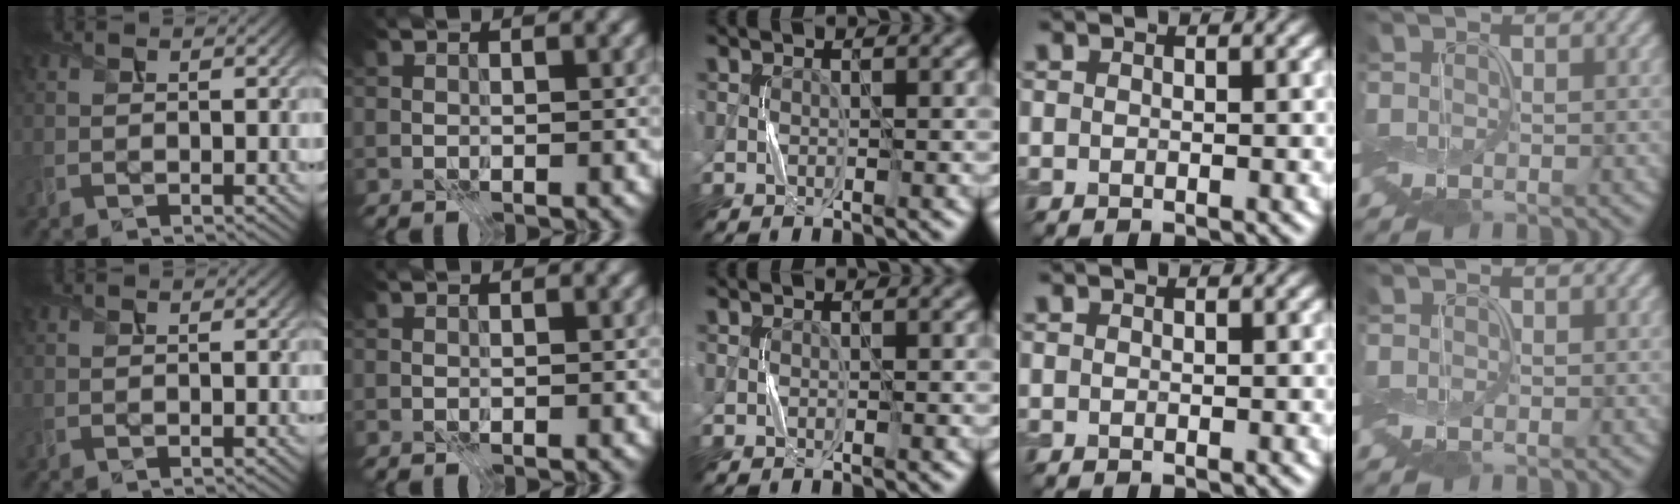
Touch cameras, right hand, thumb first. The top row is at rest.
{}